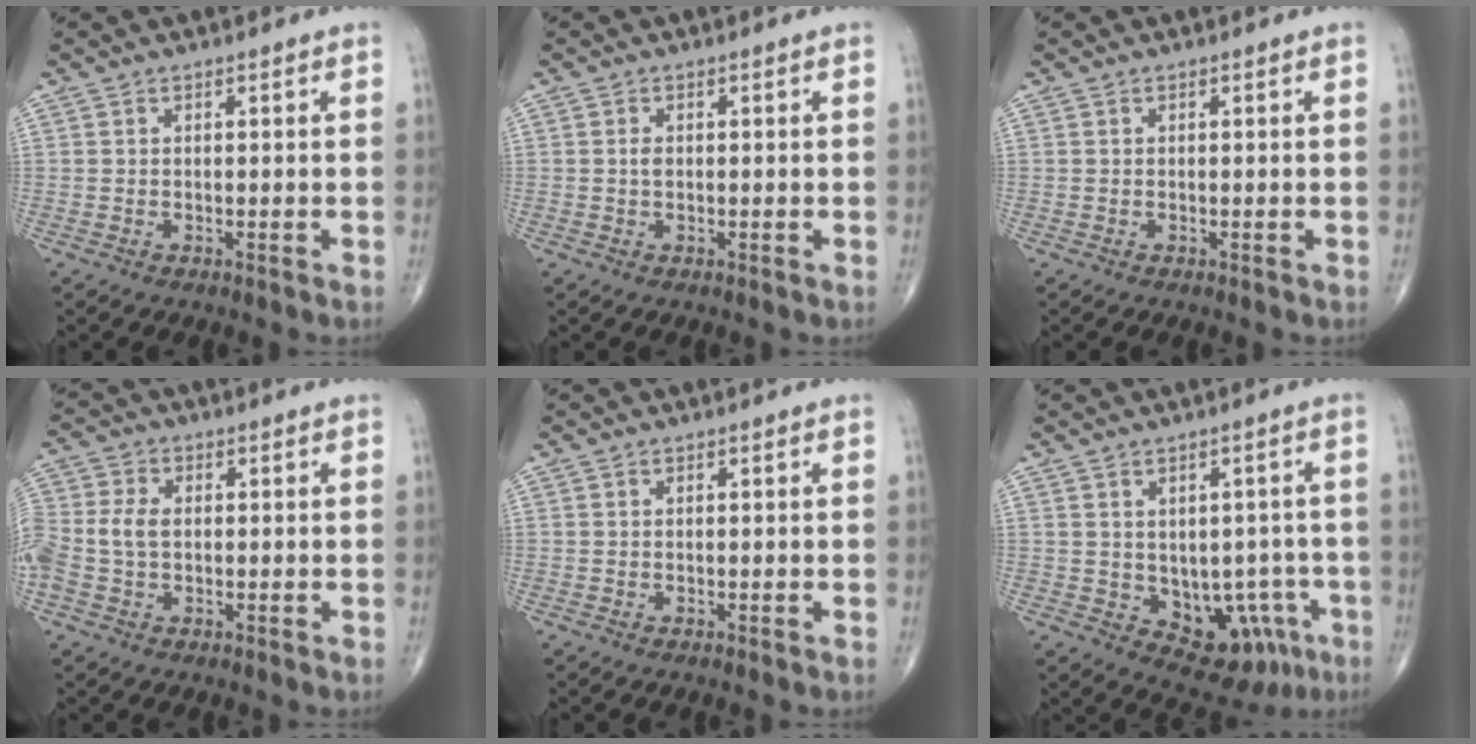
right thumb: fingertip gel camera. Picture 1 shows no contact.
{"total": 1.1, "force": [0.0, 0.7, 0.8], "torque": [-0.014, 0.000, 0.000]}
{"total": 0.0}
{"total": 8.2, "force": [-0.3, 5.7, 5.9], "torque": [-0.150, 0.016, -0.008]}
{"total": 0.0}
{"total": 11.9, "force": [-3.4, 8.3, 7.9], "torque": [-0.056, 0.020, -0.025]}